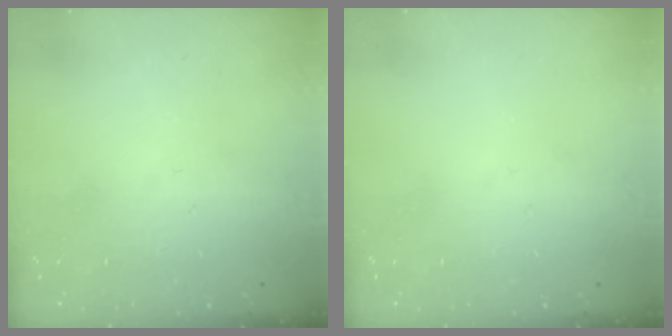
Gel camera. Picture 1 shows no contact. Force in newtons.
{"total": 0.0}